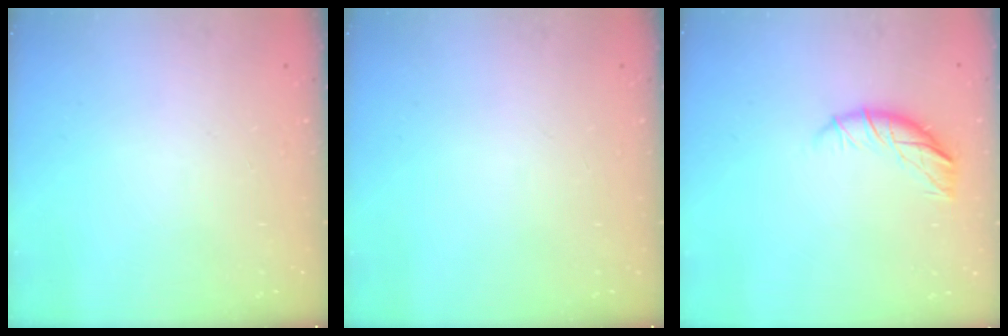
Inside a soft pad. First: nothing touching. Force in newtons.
{"total": 0.0}
{"total": 10.3, "press": 10.1, "slide": 2.0}